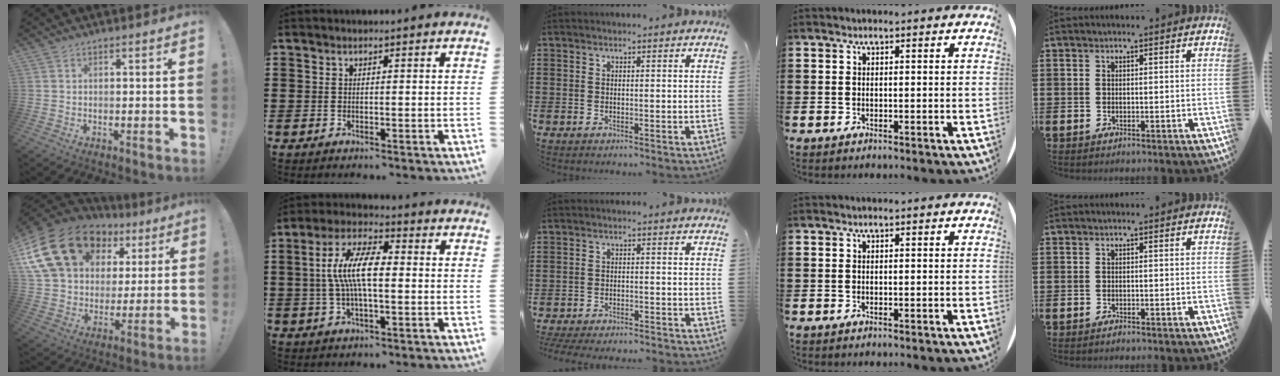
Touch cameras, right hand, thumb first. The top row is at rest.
{"thumb": {"total": 22.5, "force": [10.8, 15.5, 12.2], "torque": [-0.212, -0.042, 0.220]}, "index": {"total": 9.2, "force": [0.1, 3.3, 8.6], "torque": [-0.189, -0.001, -0.009]}, "middle": {"total": 3.2, "force": [-3.2, -0.1, 0.5], "torque": [-0.008, -0.002, -0.065]}}